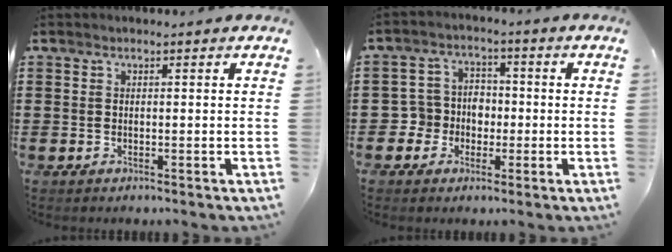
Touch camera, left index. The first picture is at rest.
{"total": 4.9, "force": [-1.4, 4.5, 1.1], "torque": [-0.045, 0.011, -0.033]}